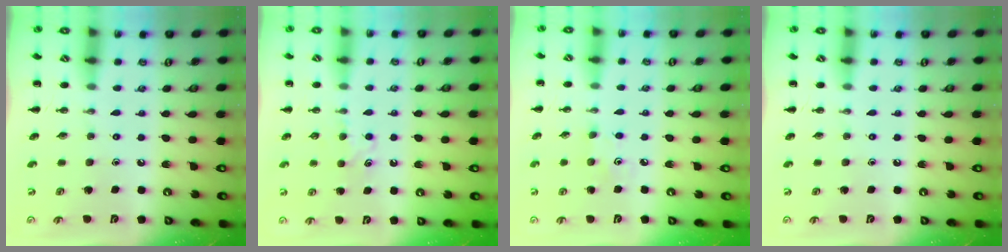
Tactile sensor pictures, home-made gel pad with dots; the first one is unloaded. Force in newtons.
{"total": 5.1, "press": 4.8, "slide": 1.5}
{"total": 3.0, "press": 2.9, "slide": 0.8}
{"total": 0.0}